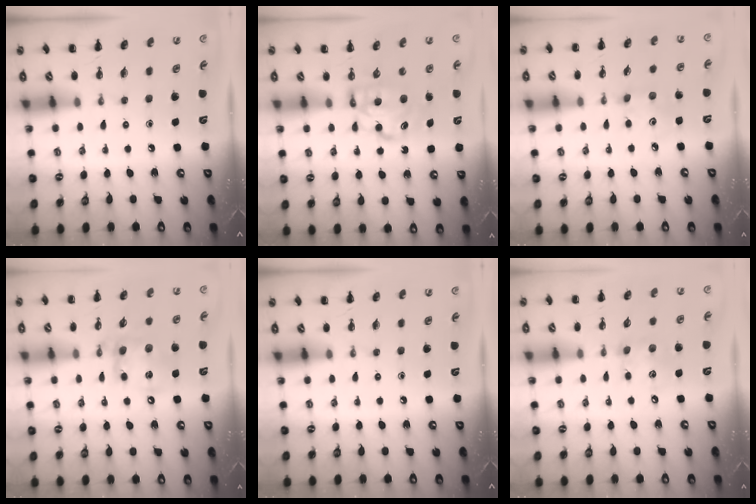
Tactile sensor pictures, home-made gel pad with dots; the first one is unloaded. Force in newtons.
{"total": 6.8, "press": 6.8, "slide": 0.4}
{"total": 4.3, "press": 4.2, "slide": 1.0}
{"total": 14.1, "press": 14.0, "slide": 2.2}
{"total": 0.0}
{"total": 6.1, "press": 6.1, "slide": 0.6}